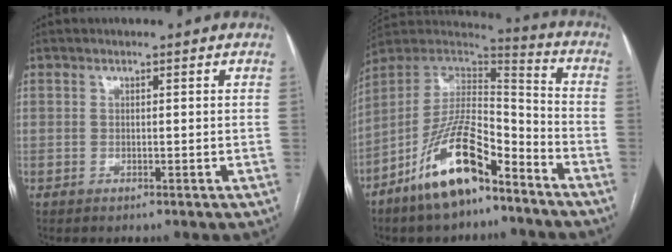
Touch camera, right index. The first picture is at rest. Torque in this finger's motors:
{"motor_torque": [1.01, -0.84, 0.50, 0.00]}